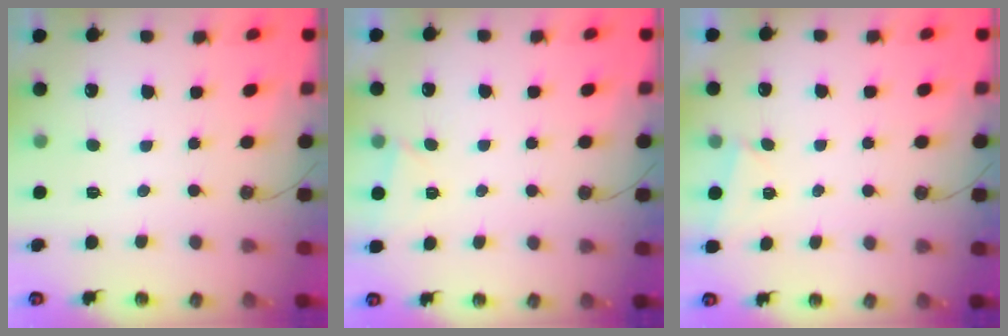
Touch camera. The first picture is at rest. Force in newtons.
{"total": 1.7, "press": 1.7, "slide": 0.3}
{"total": 2.6, "press": 1.3, "slide": 2.2}